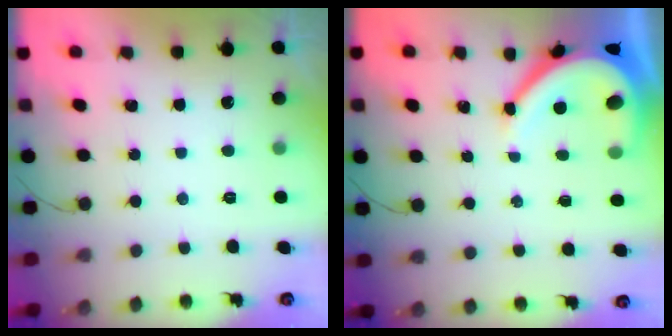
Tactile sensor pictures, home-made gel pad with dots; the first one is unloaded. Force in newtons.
{"total": 8.8, "press": 8.7, "slide": 1.4}